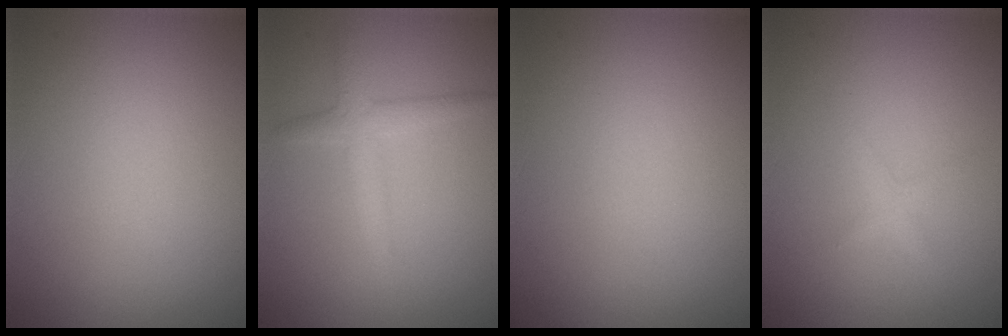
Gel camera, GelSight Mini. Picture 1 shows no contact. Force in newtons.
{"total": 1.8, "press": 1.8, "slide": 0.1}
{"total": 0.0}
{"total": 0.9, "press": 0.9, "slide": 0.0}